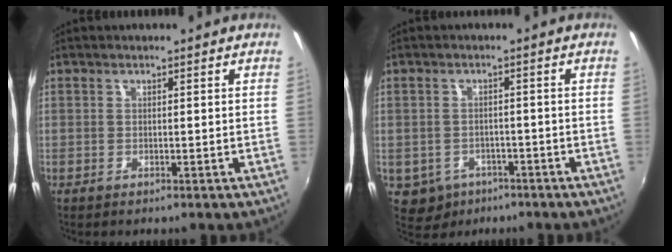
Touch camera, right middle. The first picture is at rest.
{"total": 6.3, "force": [-3.2, 5.1, 1.8], "torque": [-0.050, -0.006, -0.038]}